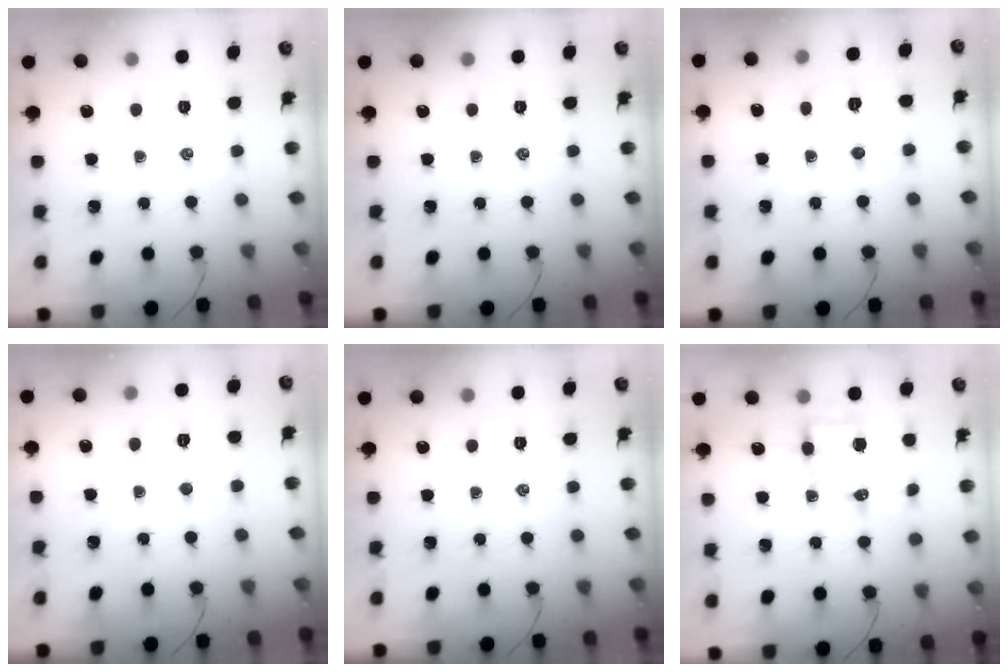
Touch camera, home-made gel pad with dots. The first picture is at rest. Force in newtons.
{"total": 0.0}
{"total": 6.2, "press": 6.2, "slide": 0.9}
{"total": 3.9, "press": 3.8, "slide": 1.0}
{"total": 0.0}
{"total": 7.4, "press": 7.3, "slide": 0.9}